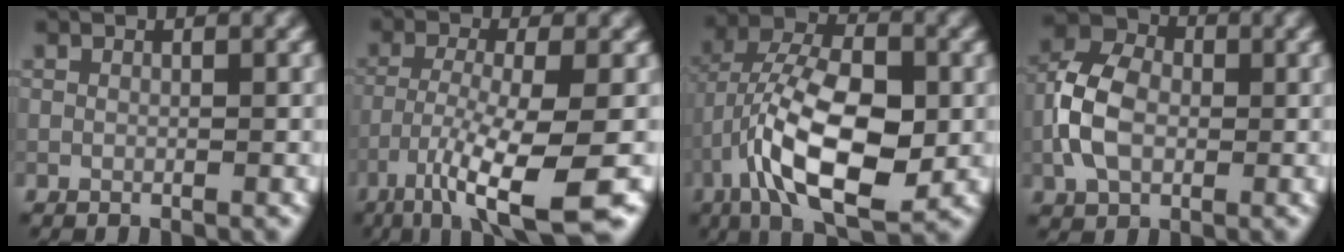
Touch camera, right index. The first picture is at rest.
{"total": 8.8, "force": [-4.8, 1.5, 7.2], "torque": [-0.124, -0.011, -0.089]}
{"total": 11.7, "force": [-3.1, 5.5, 9.8], "torque": [-0.182, 0.007, -0.061]}
{"total": 6.2, "force": [-0.9, 4.3, 4.4], "torque": [-0.096, 0.010, -0.026]}